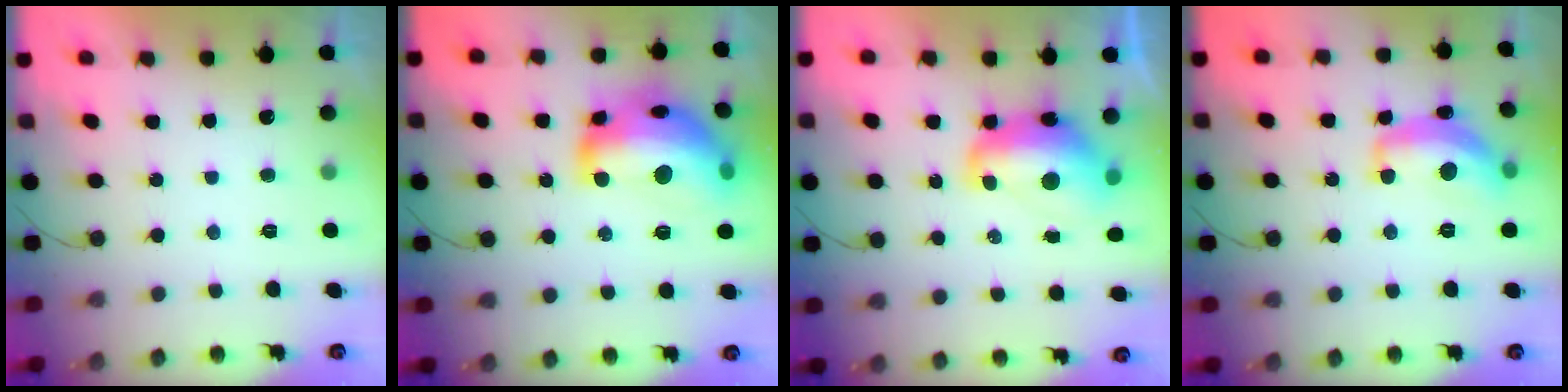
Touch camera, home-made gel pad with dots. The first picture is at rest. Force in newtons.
{"total": 23.1, "press": 23.0, "slide": 1.4}
{"total": 13.7, "press": 13.6, "slide": 1.6}
{"total": 14.2, "press": 14.1, "slide": 1.0}